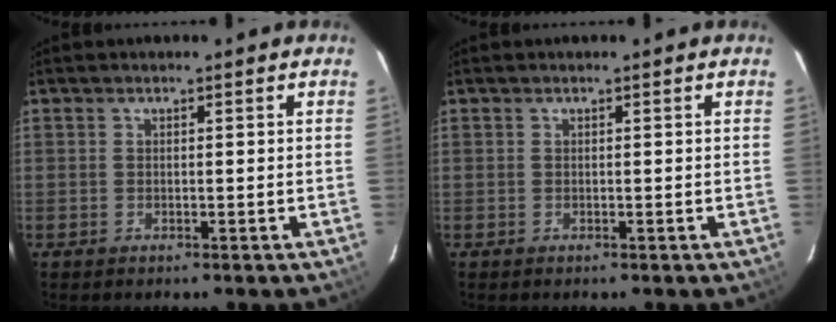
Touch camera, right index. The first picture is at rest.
{"total": 0.0}